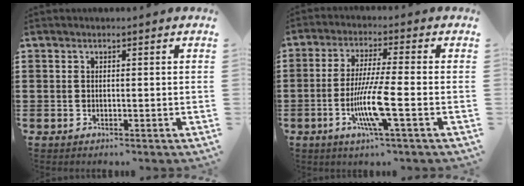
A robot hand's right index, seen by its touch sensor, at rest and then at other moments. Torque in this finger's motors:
{"motor_torque": [2.01, -0.13, 0.41, 0.21]}